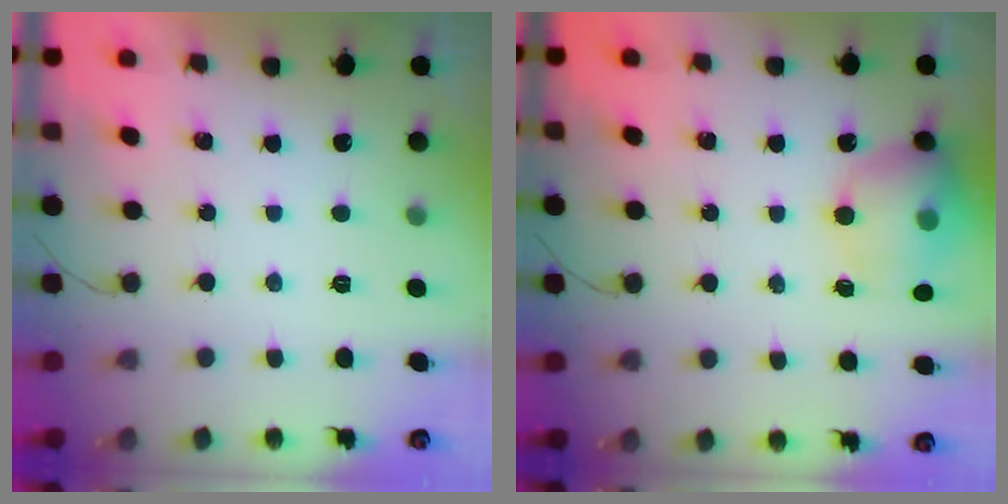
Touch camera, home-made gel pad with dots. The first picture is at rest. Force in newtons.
{"total": 15.0, "press": 14.8, "slide": 2.6}